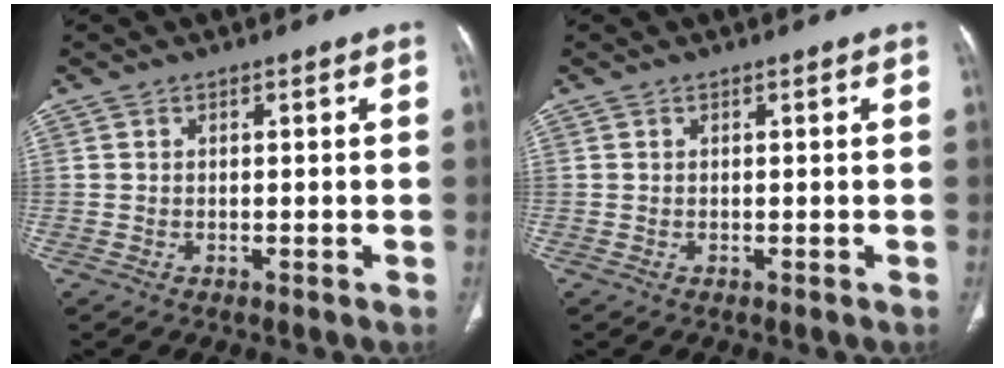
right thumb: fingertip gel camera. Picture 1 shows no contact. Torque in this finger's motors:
{"motor_torque": [-0.02, 0.02, -0.06, 0.05, 0.00]}